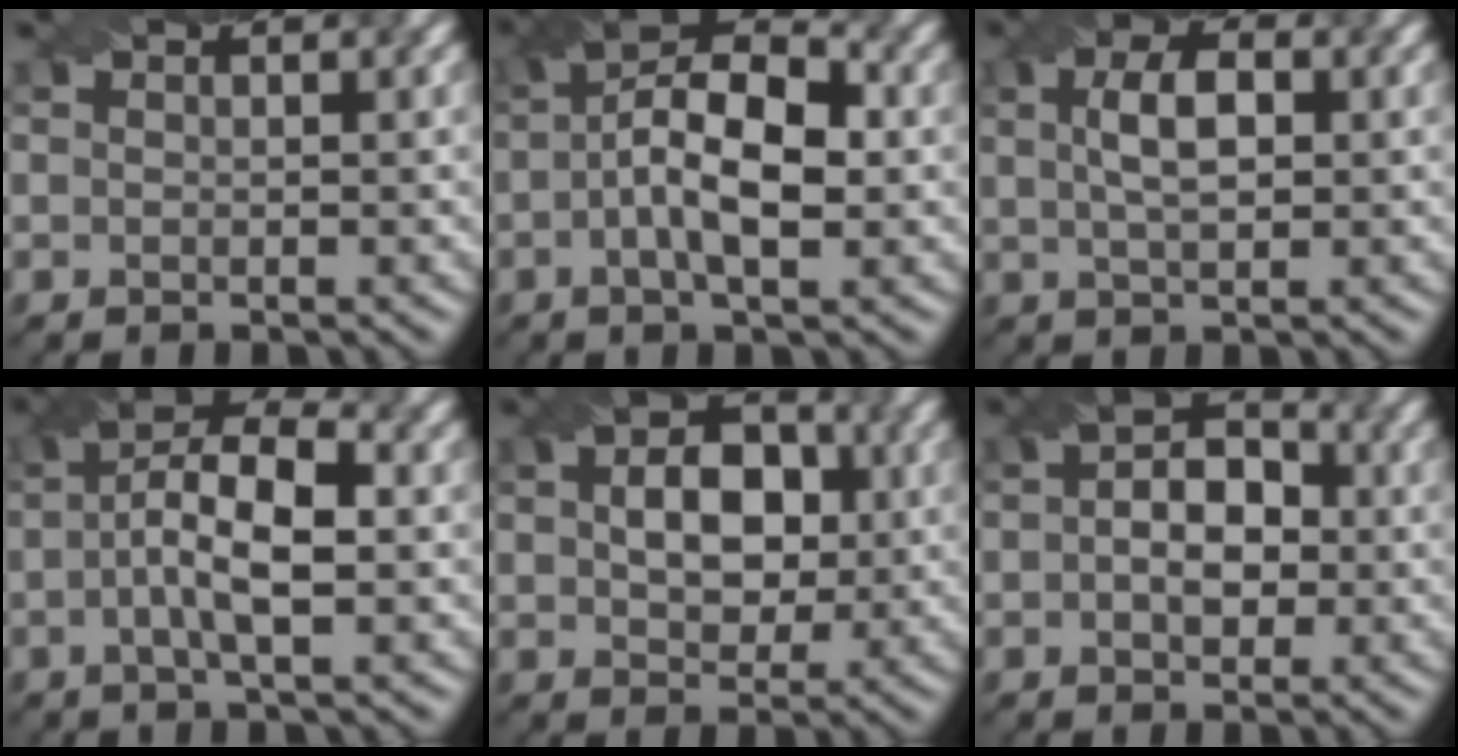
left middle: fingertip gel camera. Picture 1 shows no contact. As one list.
[{"total": 7.2, "force": [-1.0, 3.3, 6.3], "torque": [-0.103, 0.021, -0.010]}, {"total": 3.0, "force": [0.1, 1.6, 2.5], "torque": [-0.044, 0.007, 0.015]}, {"total": 5.8, "force": [-0.9, 2.1, 5.3], "torque": [-0.092, 0.015, -0.005]}, {"total": 4.4, "force": [0.0, 3.4, 2.8], "torque": [-0.043, 0.005, 0.008]}, {"total": 4.1, "force": [-0.7, 3.0, 2.8], "torque": [-0.030, 0.008, -0.003]}]